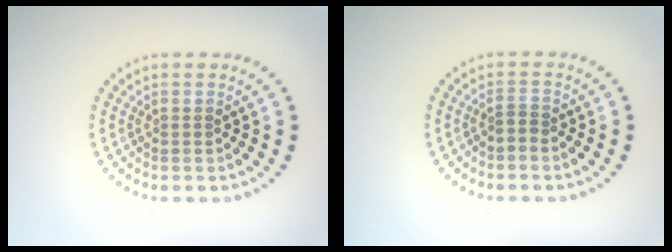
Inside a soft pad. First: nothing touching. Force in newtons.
{"total": 0.8, "press": 0.4, "slide": 0.7}